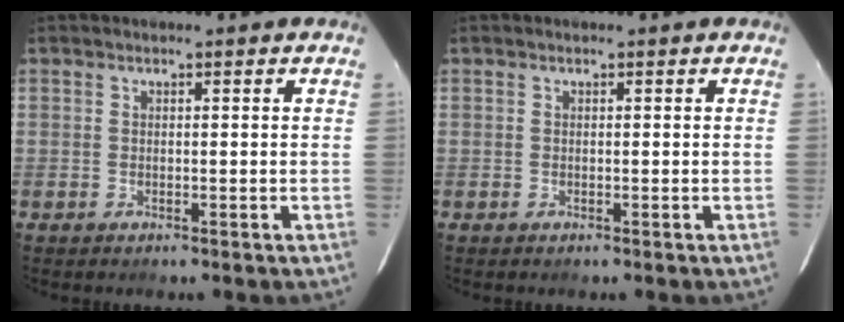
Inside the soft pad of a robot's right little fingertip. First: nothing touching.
{"total": 0.0}